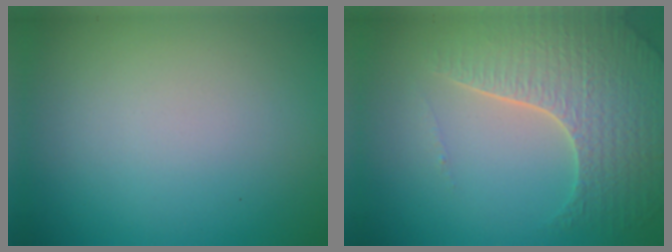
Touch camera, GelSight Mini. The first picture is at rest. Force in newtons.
{"total": 5.8, "press": 4.7, "slide": 3.3}